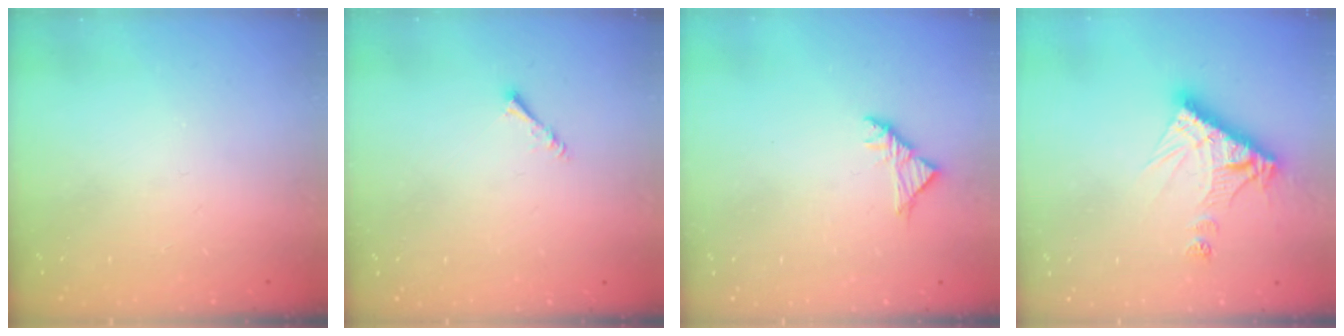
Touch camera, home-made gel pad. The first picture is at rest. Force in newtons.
{"total": 1.6, "press": 1.6, "slide": 0.3}
{"total": 3.5, "press": 3.4, "slide": 0.9}
{"total": 11.2, "press": 11.2, "slide": 1.0}